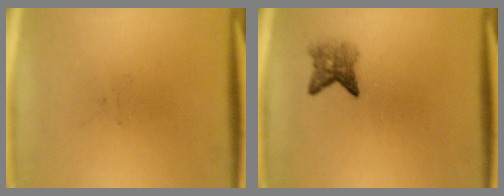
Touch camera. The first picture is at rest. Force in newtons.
{"total": 3.0}